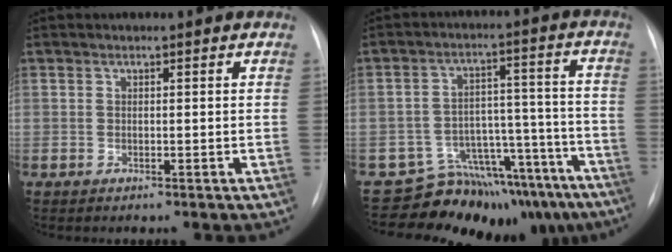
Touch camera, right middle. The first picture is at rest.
{"total": 15.6, "force": [-13.7, 6.8, 3.4], "torque": [-0.021, 0.068, -0.181]}